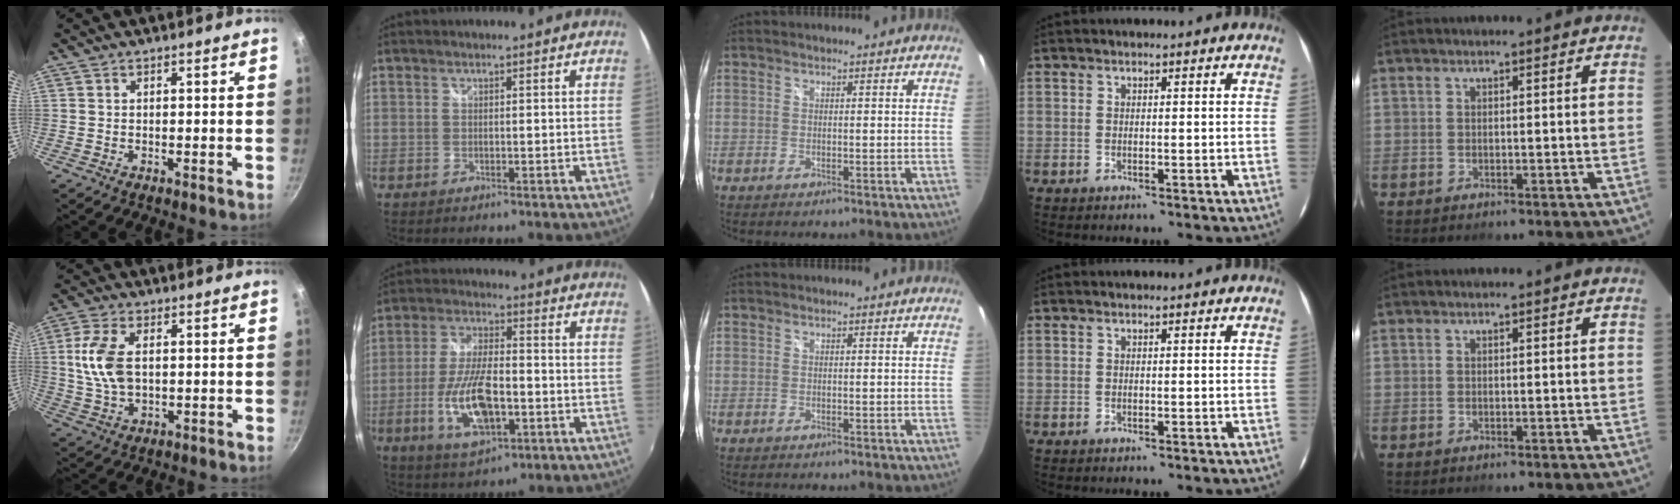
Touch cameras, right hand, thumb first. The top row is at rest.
{"thumb": {"total": 9.6, "force": [1.3, 5.6, 7.7], "torque": [-0.154, 0.000, 0.024]}, "index": {"total": 13.6, "force": [-4.0, 5.5, 11.7], "torque": [-0.239, -0.008, -0.071]}}